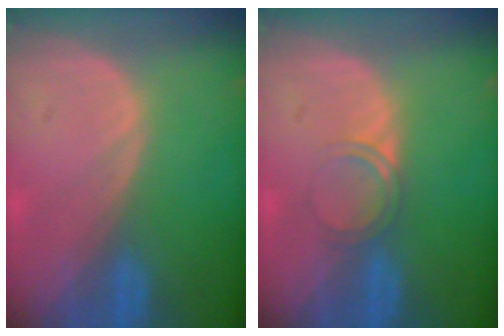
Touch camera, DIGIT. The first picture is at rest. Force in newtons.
{"total": 2.4, "press": 2.4, "slide": 0.2}